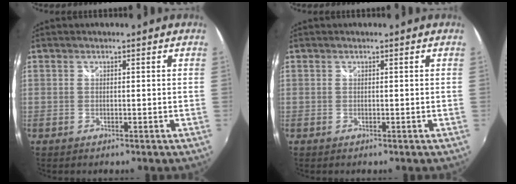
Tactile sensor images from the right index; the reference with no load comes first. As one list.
[{"total": 0.0}]